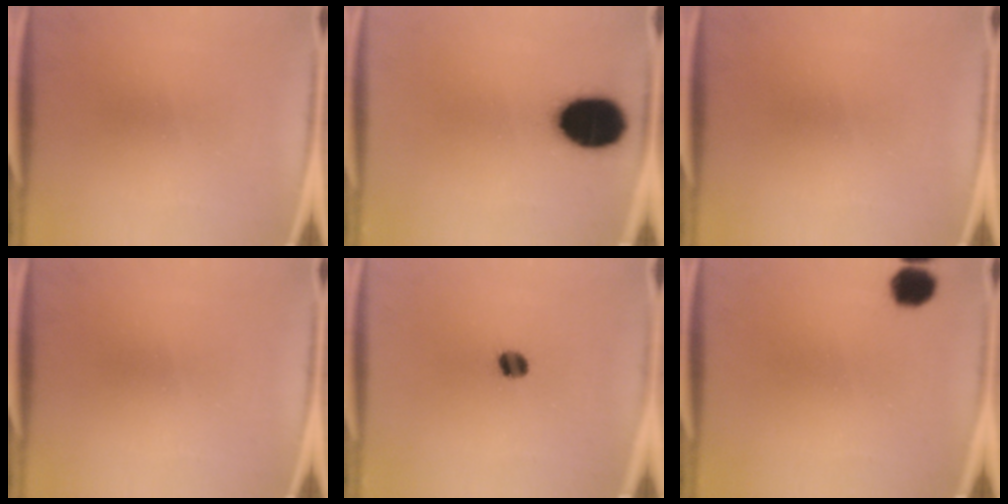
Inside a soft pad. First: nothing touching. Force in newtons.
{"total": 16.4}
{"total": 0.0}
{"total": 0.0}
{"total": 3.5}
{"total": 5.0}